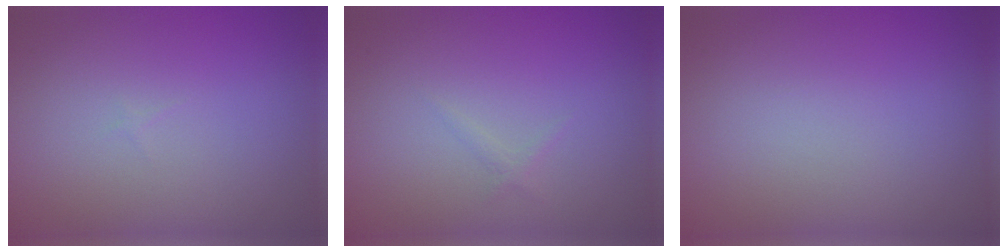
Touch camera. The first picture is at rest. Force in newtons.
{"total": 0.5, "press": 0.5, "slide": 0.0}
{"total": 0.0}